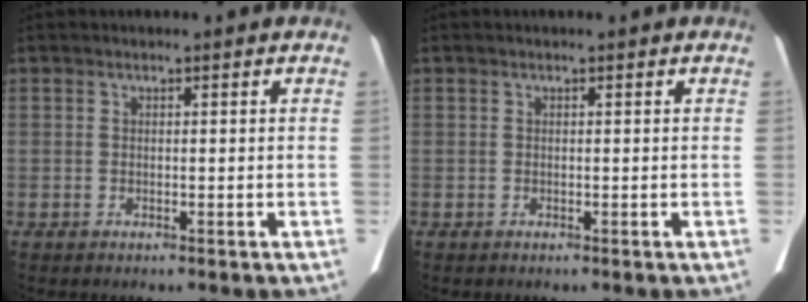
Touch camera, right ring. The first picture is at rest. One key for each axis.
{"total": 0.0}